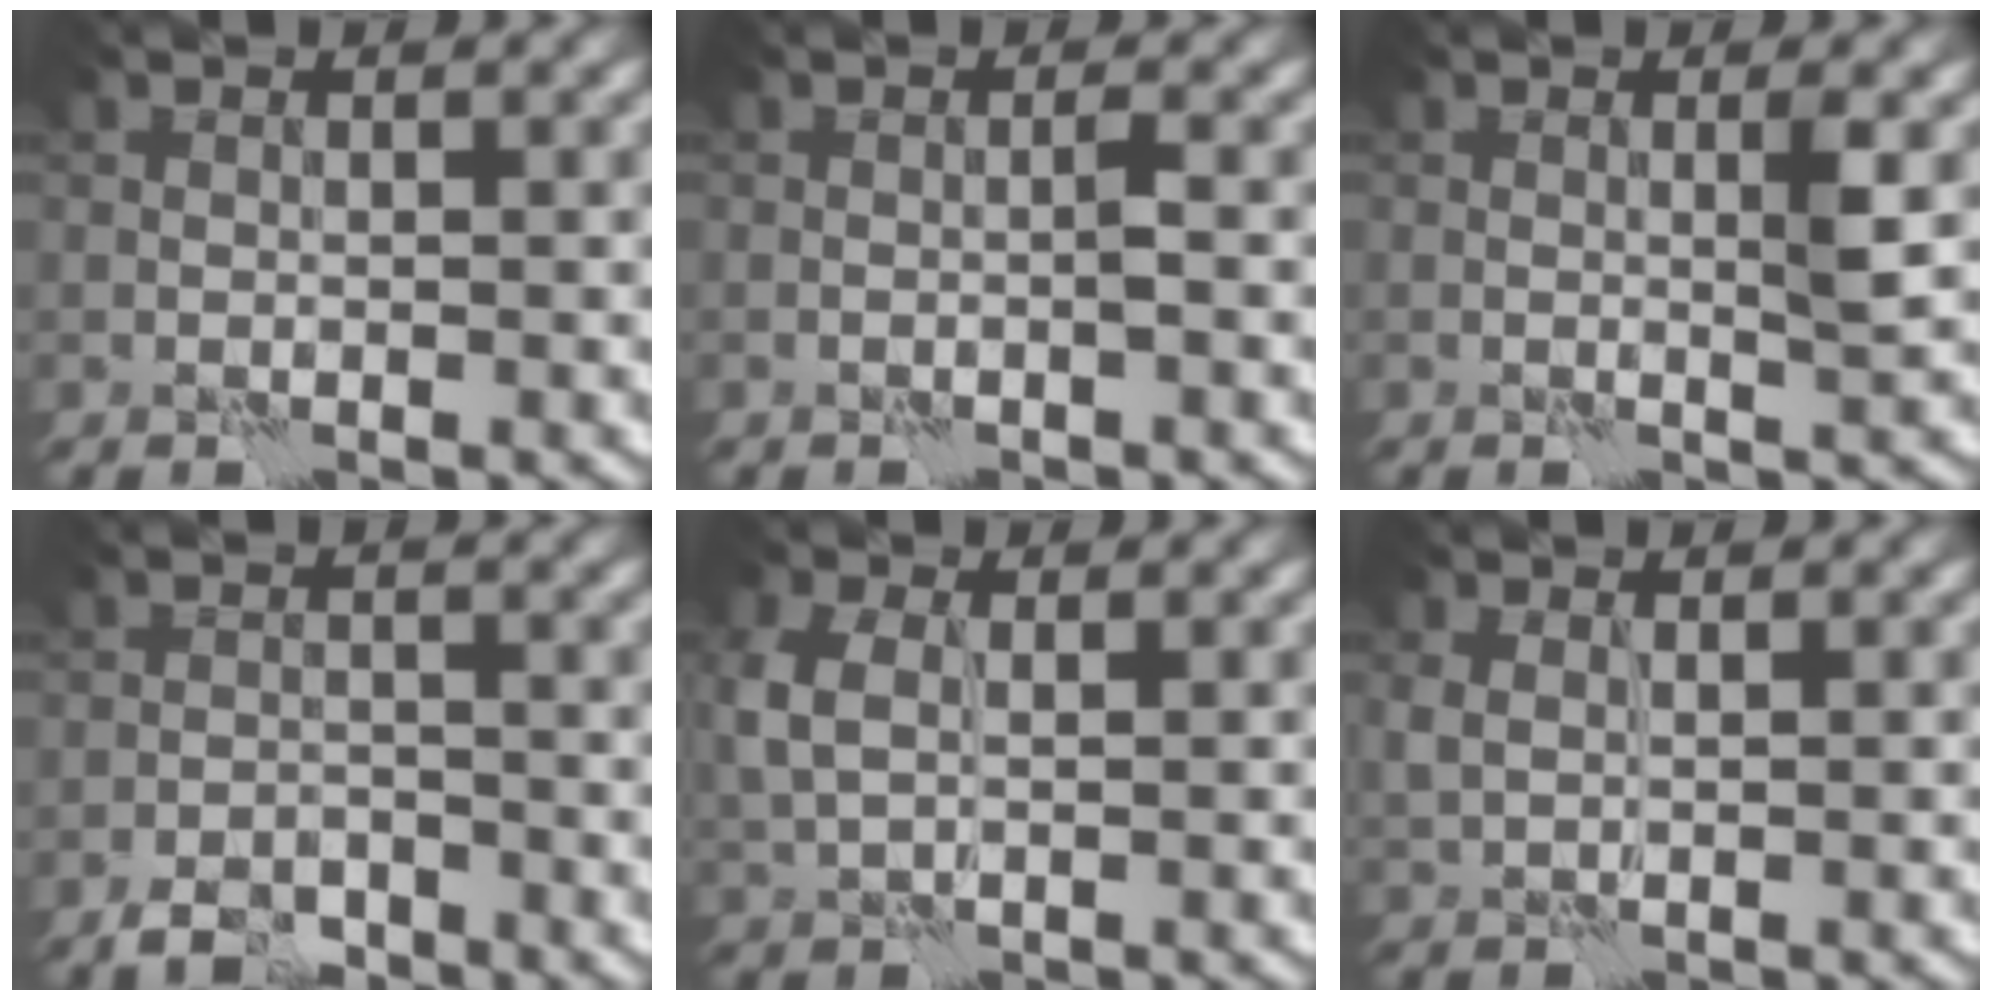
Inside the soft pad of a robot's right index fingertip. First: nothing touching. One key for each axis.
{"total": 0.8, "fx": -0.4, "fy": -0.3, "fz": 0.6, "tx": -0.011, "ty": 0.006, "tz": -0.007}
{"total": 1.5, "fx": 0.2, "fy": -0.3, "fz": 1.5, "tx": -0.025, "ty": -0.002, "tz": 0.002}
{"total": 3.3, "fx": -2.8, "fy": 1.2, "fz": 1.3, "tx": -0.020, "ty": 0.003, "tz": -0.055}
{"total": 3.2, "fx": 0.7, "fy": 2.2, "fz": 2.2, "tx": -0.068, "ty": 0.007, "tz": 0.012}
{"total": 1.2, "fx": 0.5, "fy": 0.8, "fz": 0.7, "tx": -0.023, "ty": 0.001, "tz": 0.015}